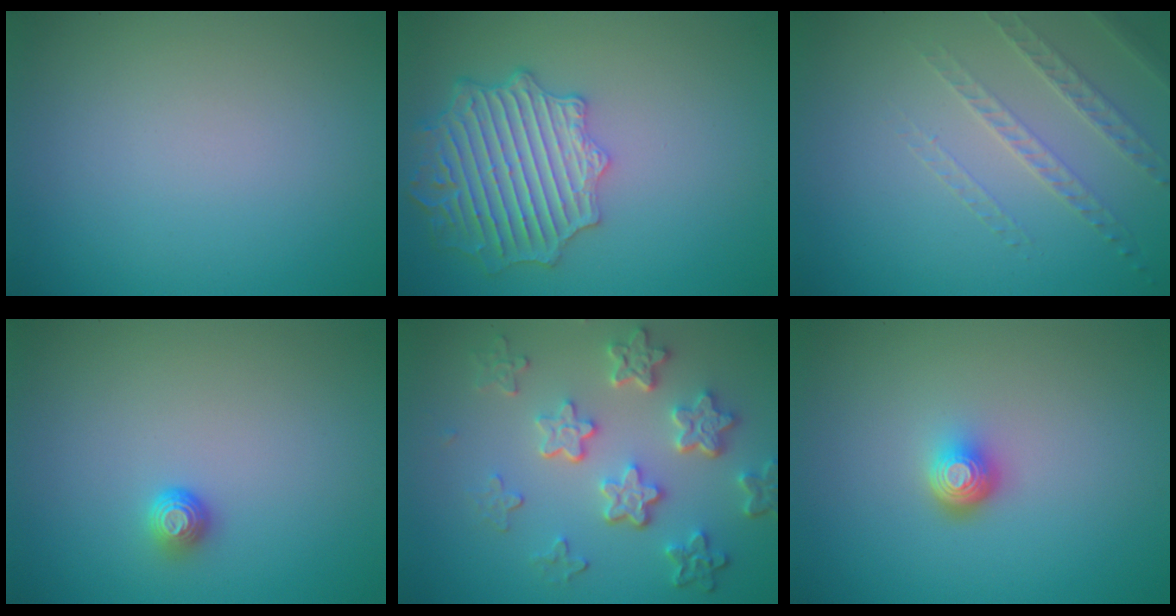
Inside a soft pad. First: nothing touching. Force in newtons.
{"total": 6.1, "press": 5.4, "slide": 2.9}
{"total": 1.6, "press": 1.3, "slide": 0.9}
{"total": 1.2, "press": 1.0, "slide": 0.6}
{"total": 5.9, "press": 4.5, "slide": 3.8}
{"total": 2.2, "press": 1.4, "slide": 1.7}